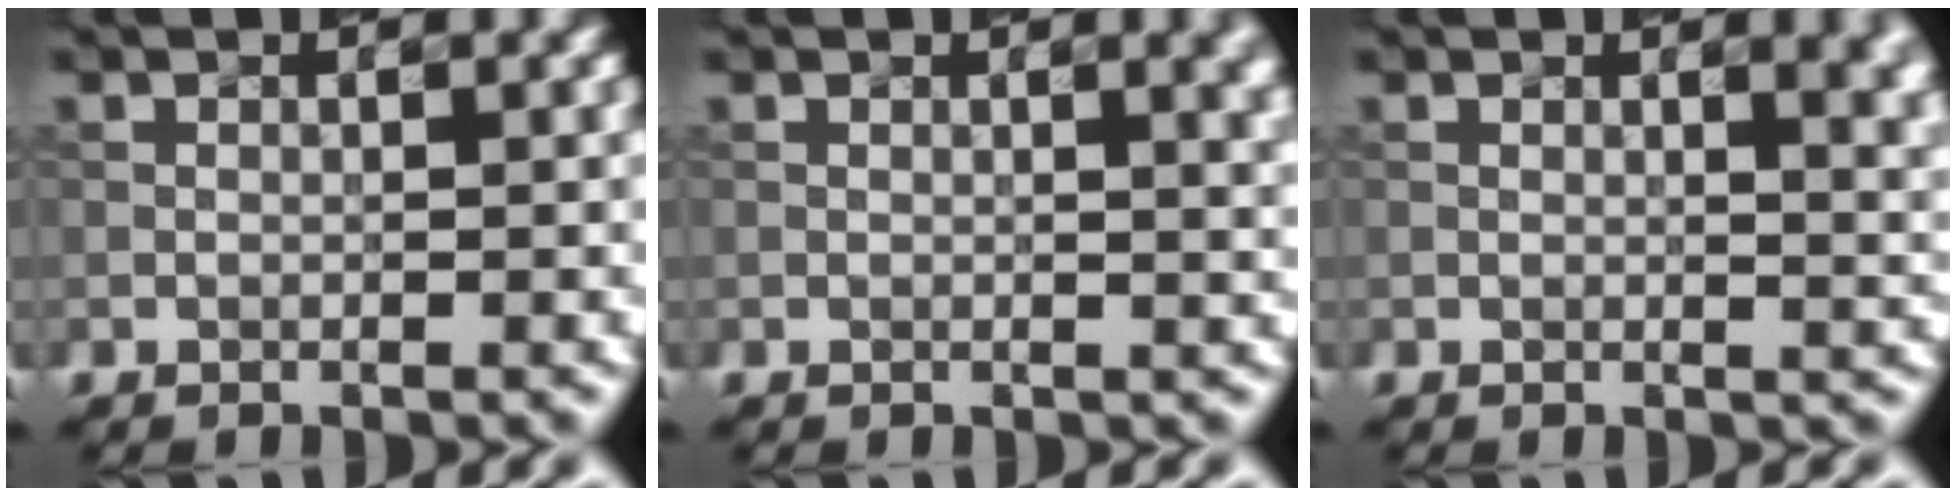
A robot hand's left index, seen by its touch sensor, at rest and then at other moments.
{"total": 3.9, "force": [1.3, 1.6, 3.3], "torque": [-0.019, 0.012, 0.014]}
{"total": 5.9, "force": [1.9, 2.7, 4.8], "torque": [-0.016, 0.012, 0.026]}